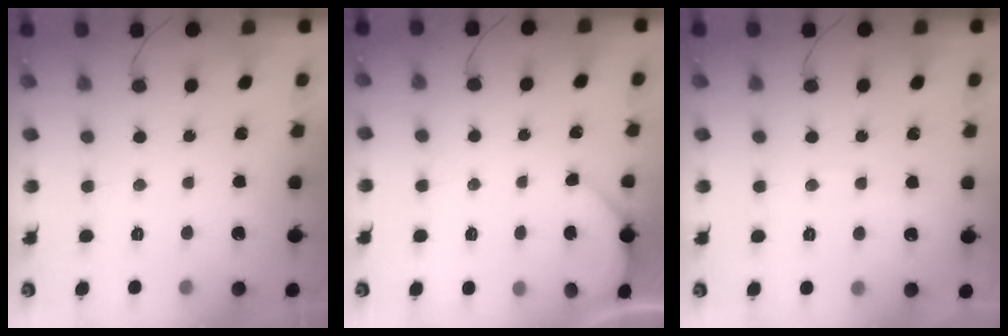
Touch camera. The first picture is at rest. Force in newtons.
{"total": 1.8, "press": 1.8, "slide": 0.2}
{"total": 2.4, "press": 2.3, "slide": 0.3}